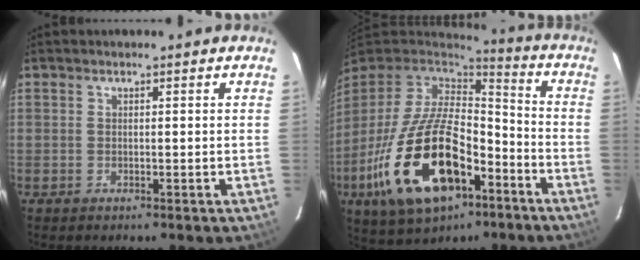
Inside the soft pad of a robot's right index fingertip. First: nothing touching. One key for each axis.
{"total": 25.5, "fx": -11.0, "fy": 12.8, "fz": 19.0, "tx": -0.396, "ty": -0.025, "tz": -0.176}